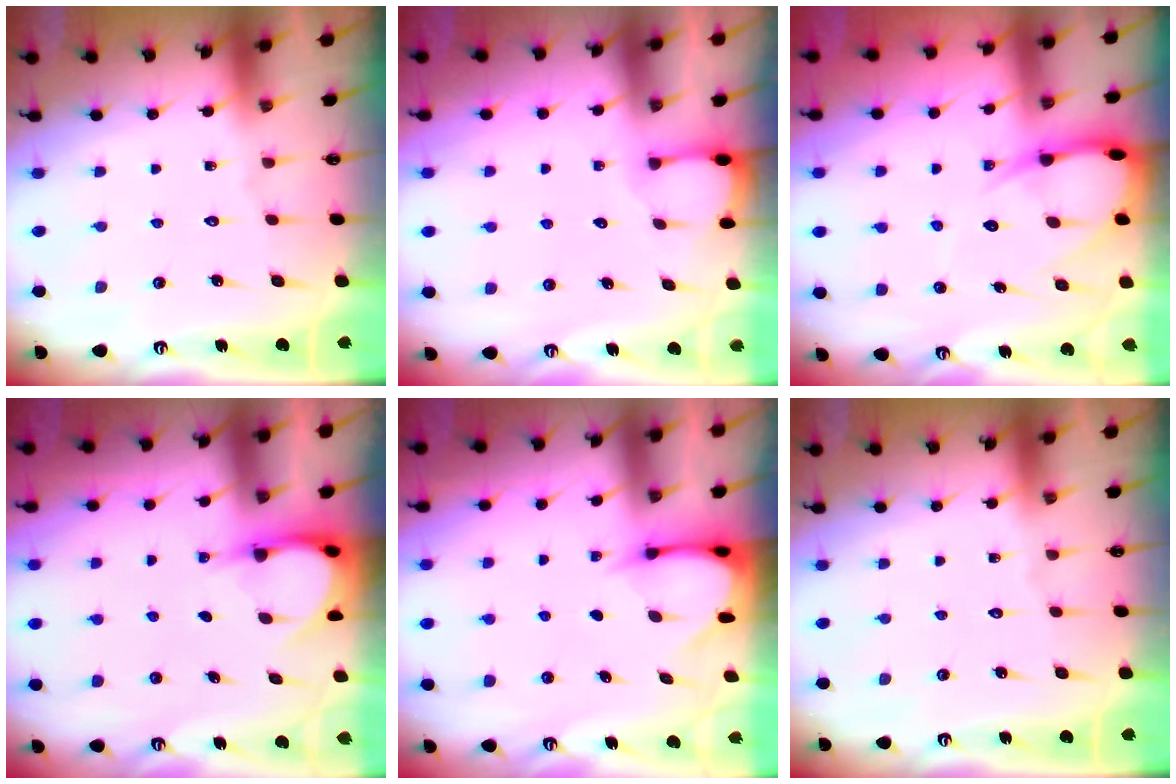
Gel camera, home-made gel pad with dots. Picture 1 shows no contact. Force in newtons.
{"total": 0.9, "press": 0.8, "slide": 0.2}
{"total": 9.1, "press": 9.1, "slide": 0.9}
{"total": 3.8, "press": 3.8, "slide": 0.3}
{"total": 3.6, "press": 3.6, "slide": 0.3}
{"total": 0.0}